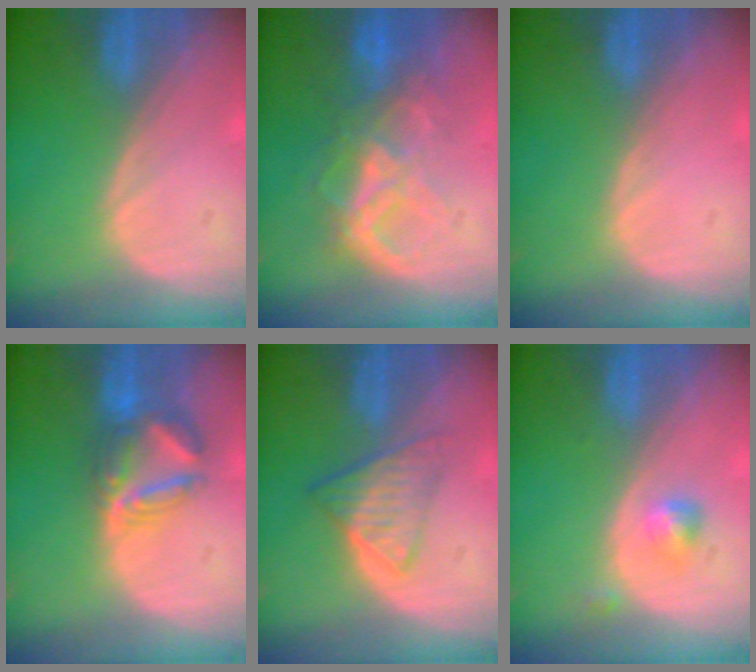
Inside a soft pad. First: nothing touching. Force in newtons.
{"total": 7.7, "press": 7.4, "slide": 2.0}
{"total": 0.0}
{"total": 6.5, "press": 6.4, "slide": 1.2}
{"total": 5.9, "press": 5.1, "slide": 3.0}
{"total": 2.4, "press": 2.4, "slide": 0.2}